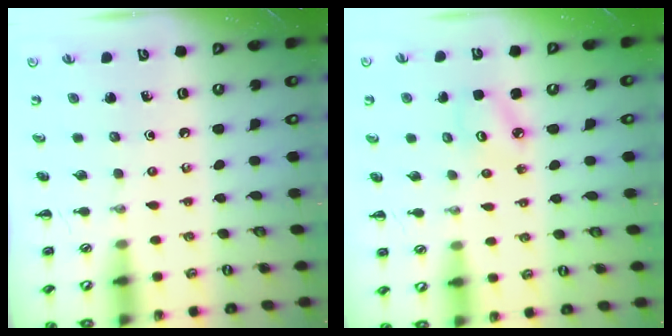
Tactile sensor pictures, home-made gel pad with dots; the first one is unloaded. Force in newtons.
{"total": 3.1, "press": 3.1, "slide": 0.5}